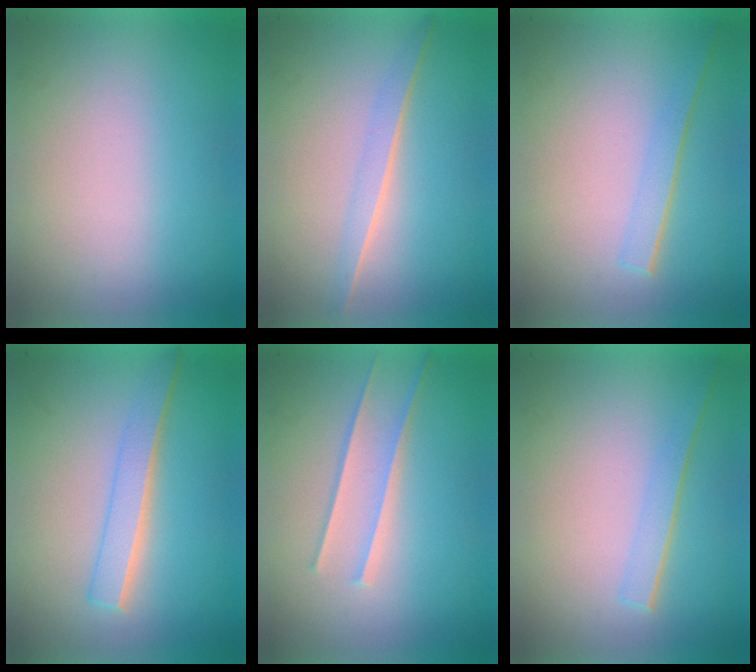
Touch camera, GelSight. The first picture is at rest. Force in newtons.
{"total": 1.4}
{"total": 1.4}
{"total": 2.2}
{"total": 1.5}
{"total": 1.4}